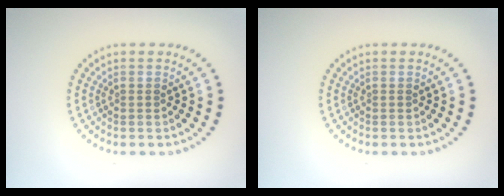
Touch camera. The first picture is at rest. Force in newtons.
{"total": 0.0}